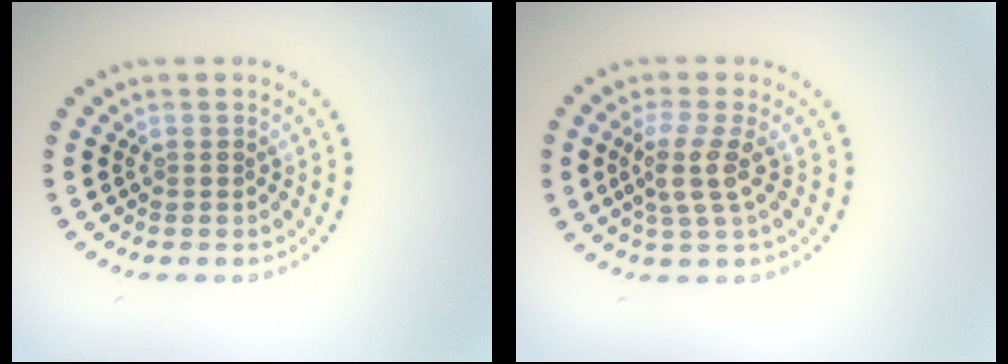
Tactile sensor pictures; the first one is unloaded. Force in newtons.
{"total": 2.9, "press": 2.4, "slide": 1.7}